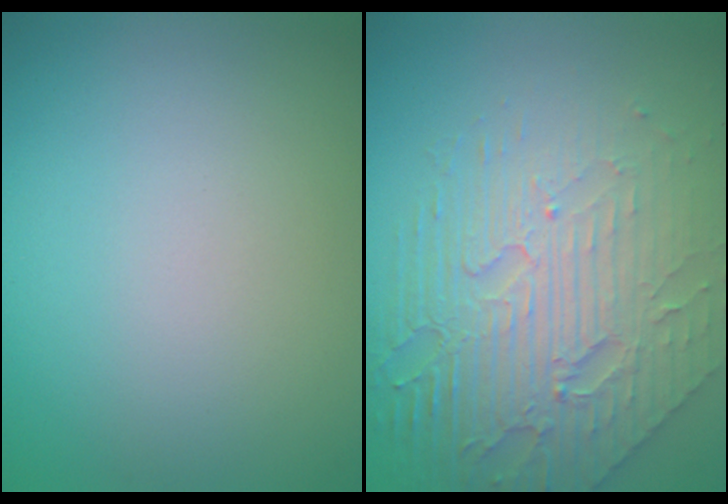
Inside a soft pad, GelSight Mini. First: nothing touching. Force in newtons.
{"total": 7.7, "press": 5.3, "slide": 5.5}